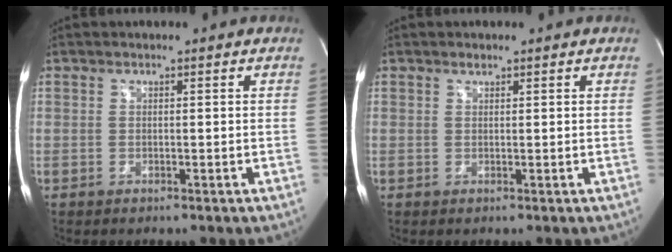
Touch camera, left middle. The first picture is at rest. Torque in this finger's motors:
{"motor_torque": [0.14, 0.09, -0.07, 0.02]}